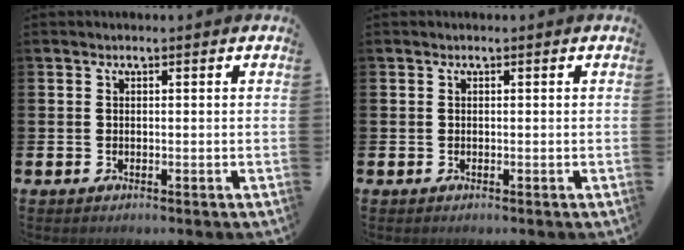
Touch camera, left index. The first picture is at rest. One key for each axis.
{"total": 0.0}